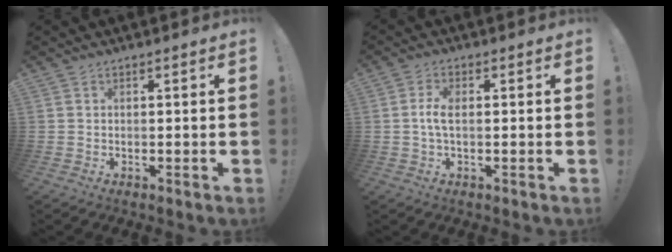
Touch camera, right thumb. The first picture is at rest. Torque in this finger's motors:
{"motor_torque": [-0.38, 0.01, 0.02, 0.14, 0.20]}